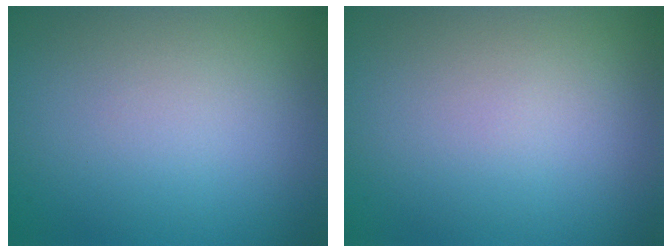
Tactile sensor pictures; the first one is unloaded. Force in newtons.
{"total": 0.0}